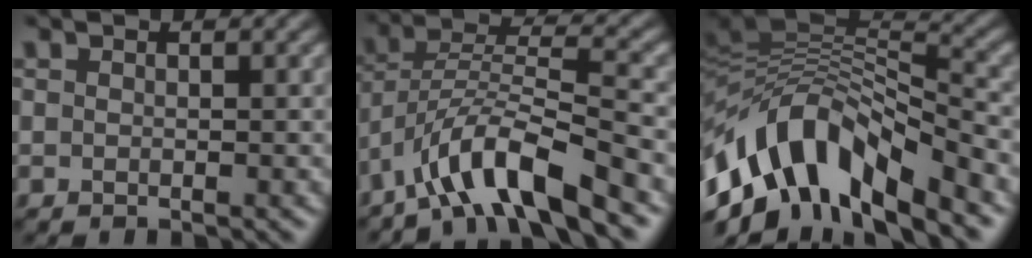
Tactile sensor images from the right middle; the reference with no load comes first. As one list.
[{"total": 7.9, "force": [-5.5, 1.6, 5.4], "torque": [-0.094, 0.007, -0.106]}, {"total": 11.8, "force": [-5.4, 5.5, 8.9], "torque": [-0.159, 0.019, -0.105]}]